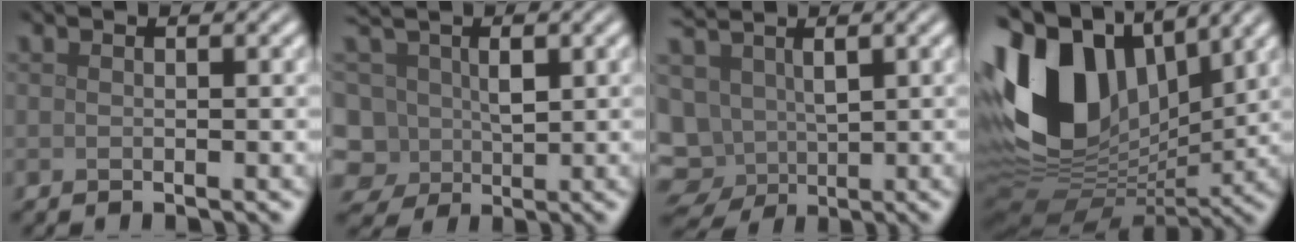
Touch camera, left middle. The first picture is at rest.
{"total": 5.6, "force": [0.1, 4.5, 3.3], "torque": [-0.080, 0.008, 0.006]}
{"total": 10.1, "force": [-2.0, 7.7, 6.2], "torque": [-0.139, -0.021, -0.005]}
{"total": 15.1, "force": [3.7, 9.8, 10.8], "torque": [-0.238, 0.021, 0.058]}